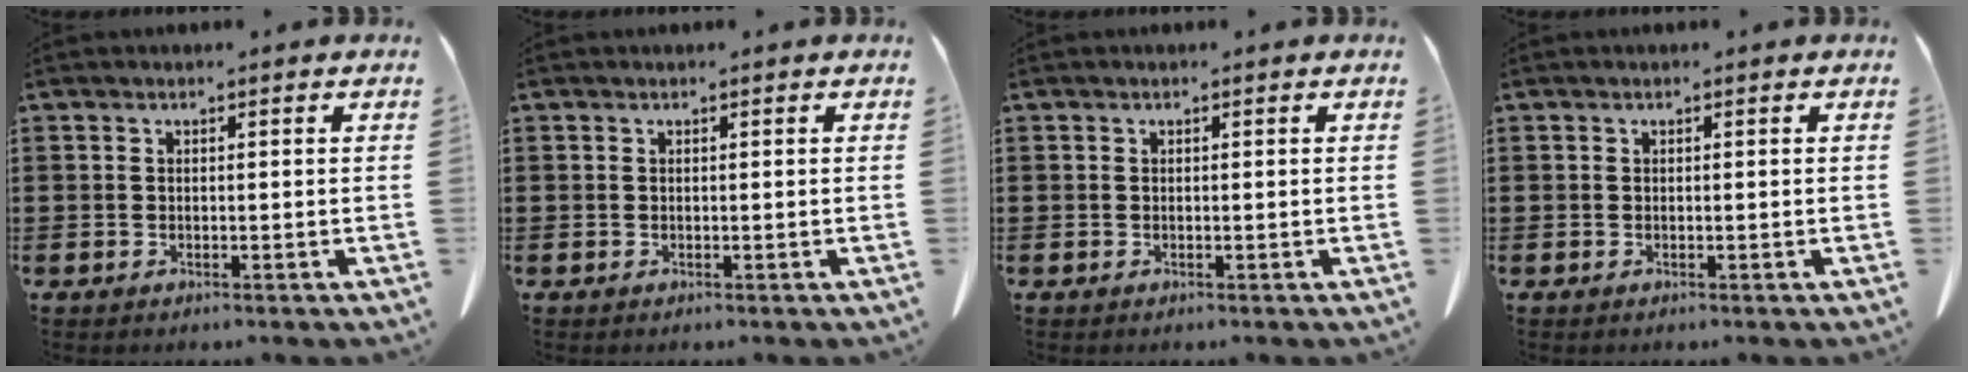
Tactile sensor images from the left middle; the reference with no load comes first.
{"total": 0.0}
{"total": 0.0}
{"total": 0.0}